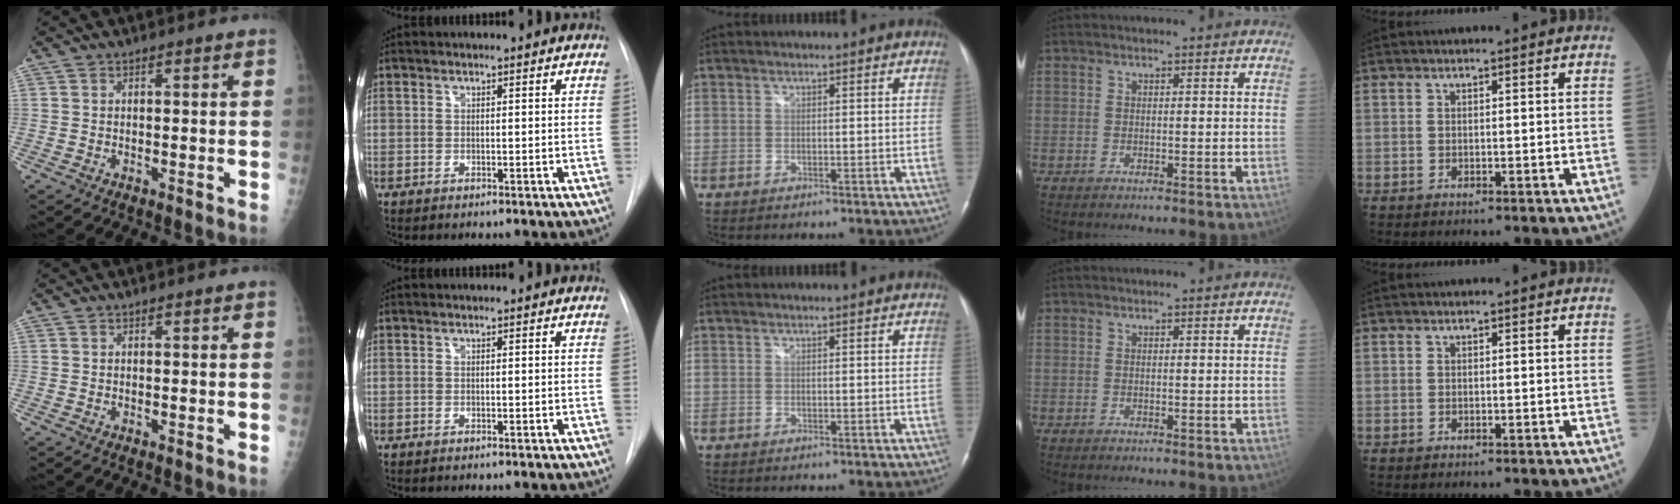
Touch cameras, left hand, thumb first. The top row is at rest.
{}